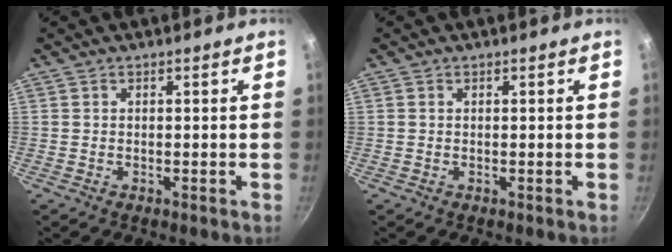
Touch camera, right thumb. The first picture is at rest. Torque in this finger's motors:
{"motor_torque": [0.15, -0.05, 0.53, 0.03, 0.03]}